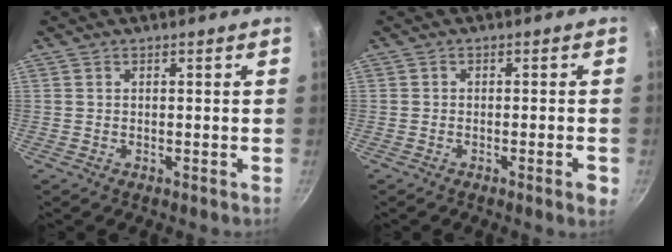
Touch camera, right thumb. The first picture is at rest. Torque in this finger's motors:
{"motor_torque": [0.04, -0.24, 0.31, 0.21, -0.01]}